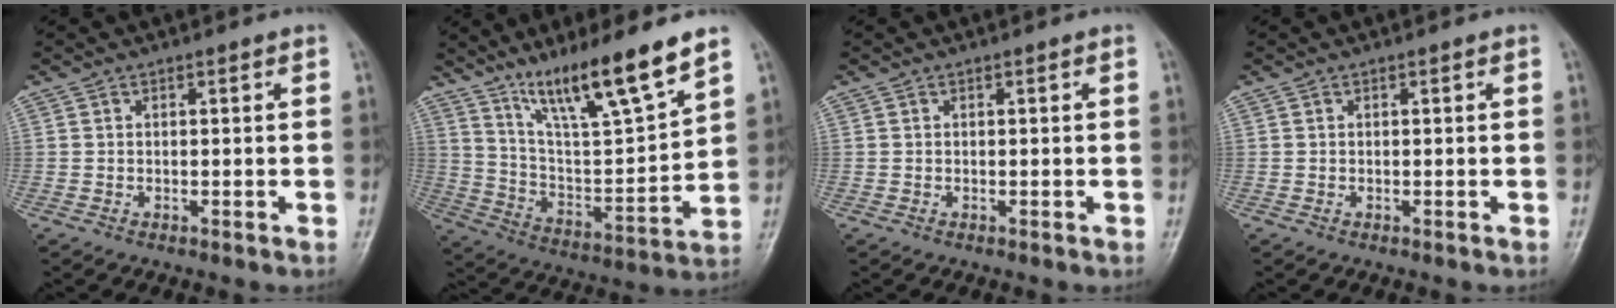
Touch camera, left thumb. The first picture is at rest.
{"total": 17.7, "force": [12.4, 2.2, 12.4], "torque": [-0.193, -0.068, 0.227]}
{"total": 0.0}
{"total": 0.0}